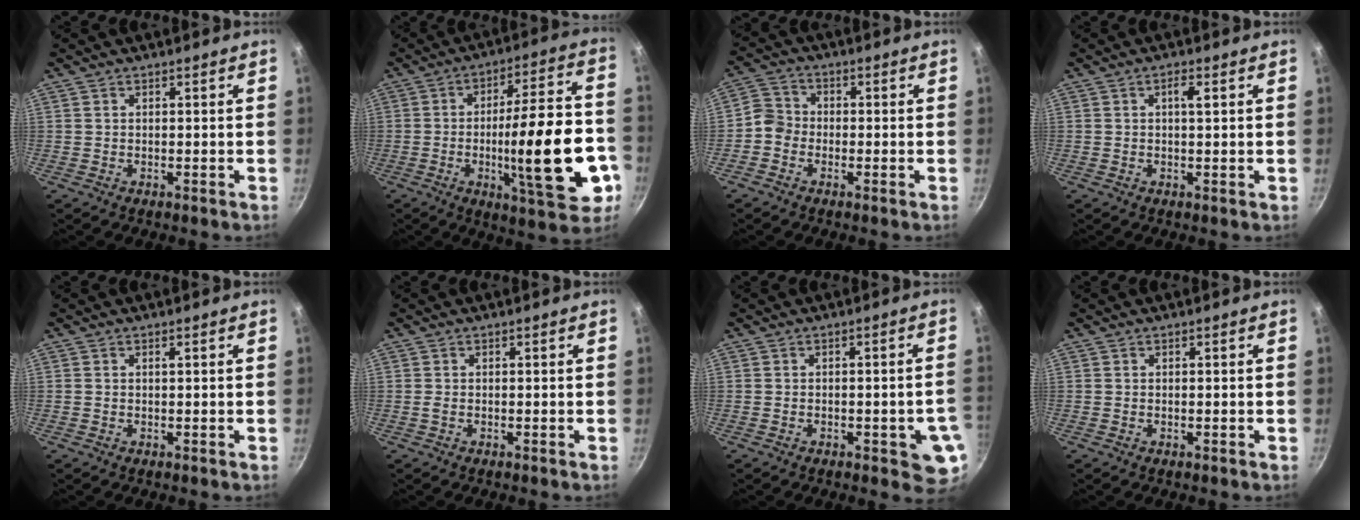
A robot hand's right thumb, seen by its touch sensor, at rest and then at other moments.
{"total": 22.9, "force": [-5.8, 6.3, 21.2], "torque": [-0.288, 0.031, -0.079]}
{"total": 4.3, "force": [-1.6, 3.7, 1.5], "torque": [-0.010, 0.022, -0.047]}
{"total": 2.4, "force": [0.6, 0.6, 2.3], "torque": [-0.038, 0.000, 0.009]}
{"total": 0.0}
{"total": 0.6, "force": [-0.2, 0.3, 0.4], "torque": [-0.011, 0.001, -0.006]}
{"total": 7.0, "force": [-2.0, 2.6, 6.2], "torque": [-0.052, 0.005, -0.022]}
{"total": 0.0}